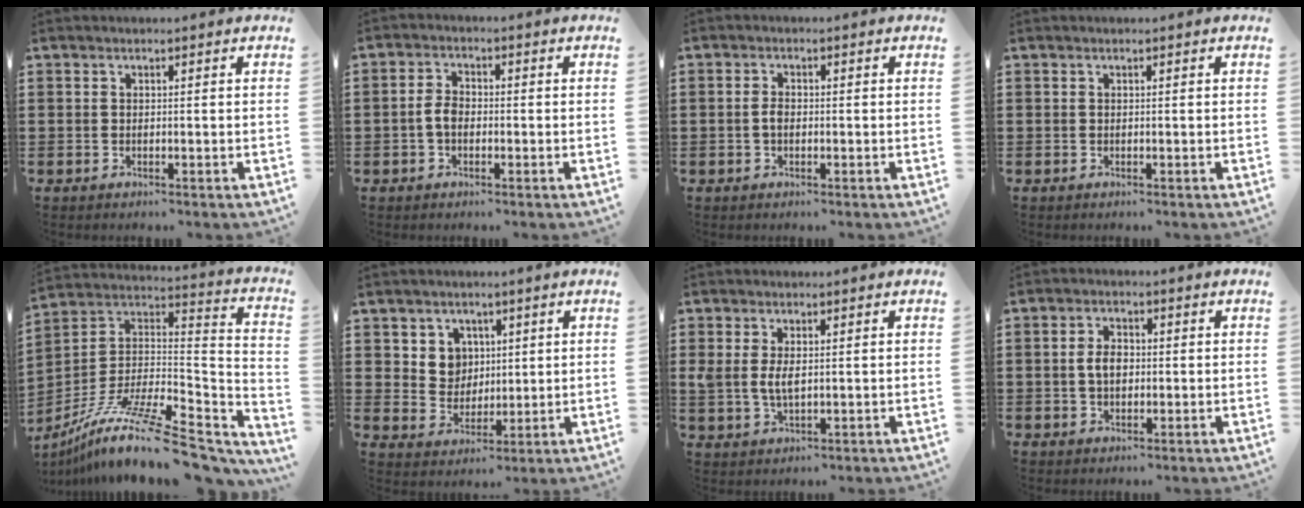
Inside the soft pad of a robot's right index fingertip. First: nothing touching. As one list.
[{"total": 3.2, "force": [-0.8, 1.8, 2.5], "torque": [-0.069, -0.004, -0.022]}, {"total": 1.8, "force": [-0.3, 0.9, 1.5], "torque": [-0.037, 0.000, -0.008]}, {"total": 0.0}, {"total": 14.3, "force": [-10.0, 2.7, 9.9], "torque": [-0.166, 0.017, -0.173]}, {"total": 5.2, "force": [2.1, 4.7, 0.9], "torque": [-0.035, 0.007, 0.036]}, {"total": 3.8, "force": [0.5, 1.9, 3.2], "torque": [-0.080, 0.001, 0.004]}, {"total": 3.7, "force": [-0.1, 2.2, 2.9], "torque": [-0.050, 0.005, -0.005]}]